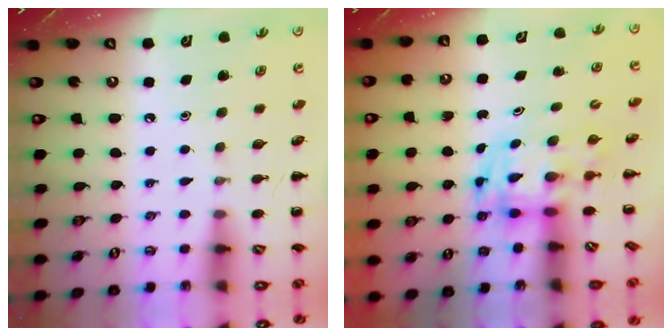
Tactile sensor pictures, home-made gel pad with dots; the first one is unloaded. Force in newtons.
{"total": 3.4, "press": 3.3, "slide": 0.6}